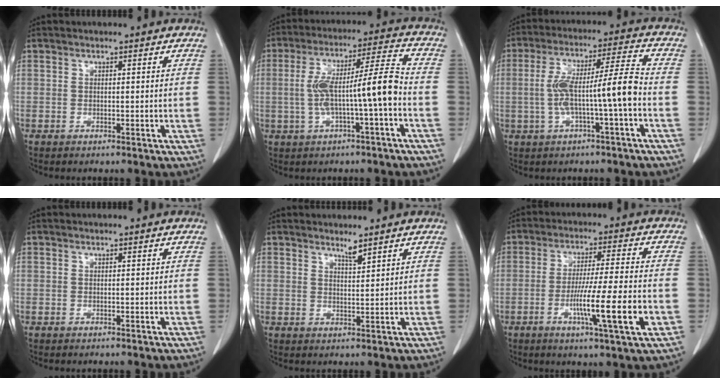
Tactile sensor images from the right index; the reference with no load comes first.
{"total": 11.2, "force": [-1.9, 0.3, 11.0], "torque": [-0.198, 0.031, -0.032]}
{"total": 10.5, "force": [-1.9, 0.0, 10.3], "torque": [-0.189, 0.029, -0.032]}
{"total": 0.0}
{"total": 1.9, "force": [1.7, -0.1, 0.8], "torque": [-0.015, -0.008, 0.033]}
{"total": 12.0, "force": [-3.8, -0.6, 11.4], "torque": [-0.198, -0.014, -0.066]}